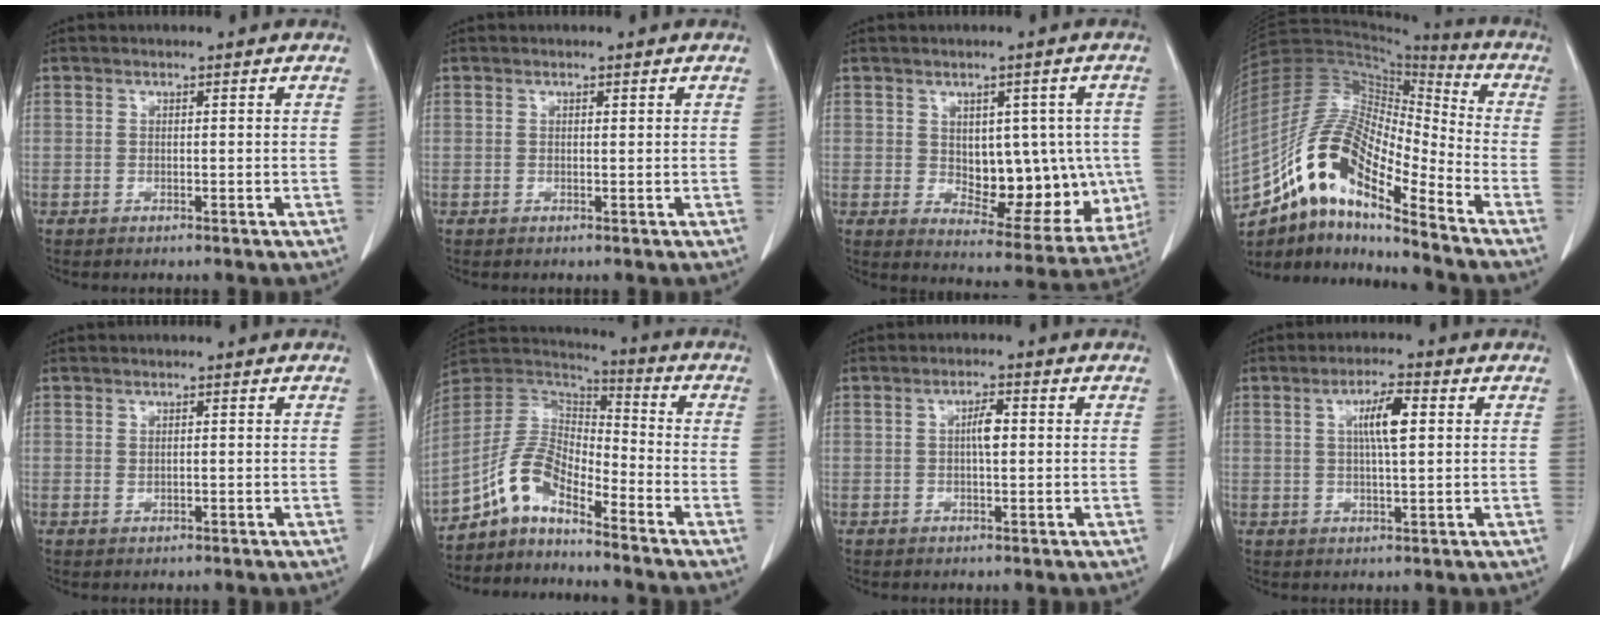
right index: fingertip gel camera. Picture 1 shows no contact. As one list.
[{"total": 0.0}, {"total": 13.4, "force": [0.0, 7.3, 11.3], "torque": [-0.136, 0.006, 0.026]}, {"total": 17.7, "force": [-11.5, 3.9, 12.9], "torque": [-0.254, 0.025, -0.202]}, {"total": 0.6, "force": [0.1, 0.4, 0.4], "torque": [-0.007, -0.001, 0.005]}, {"total": 9.3, "force": [-6.9, 2.8, 5.5], "torque": [-0.126, 0.028, -0.138]}, {"total": 2.8, "force": [0.2, 0.7, 2.7], "torque": [-0.048, 0.004, 0.004]}, {"total": 5.6, "force": [1.4, 0.8, 5.4], "torque": [-0.097, 0.005, 0.025]}]